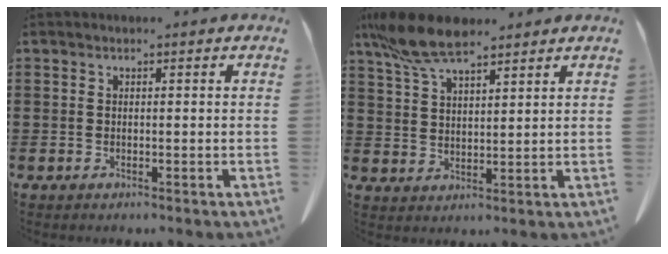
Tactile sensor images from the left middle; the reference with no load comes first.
{"total": 8.9, "force": [6.7, 2.5, 5.3], "torque": [-0.127, -0.010, 0.125]}